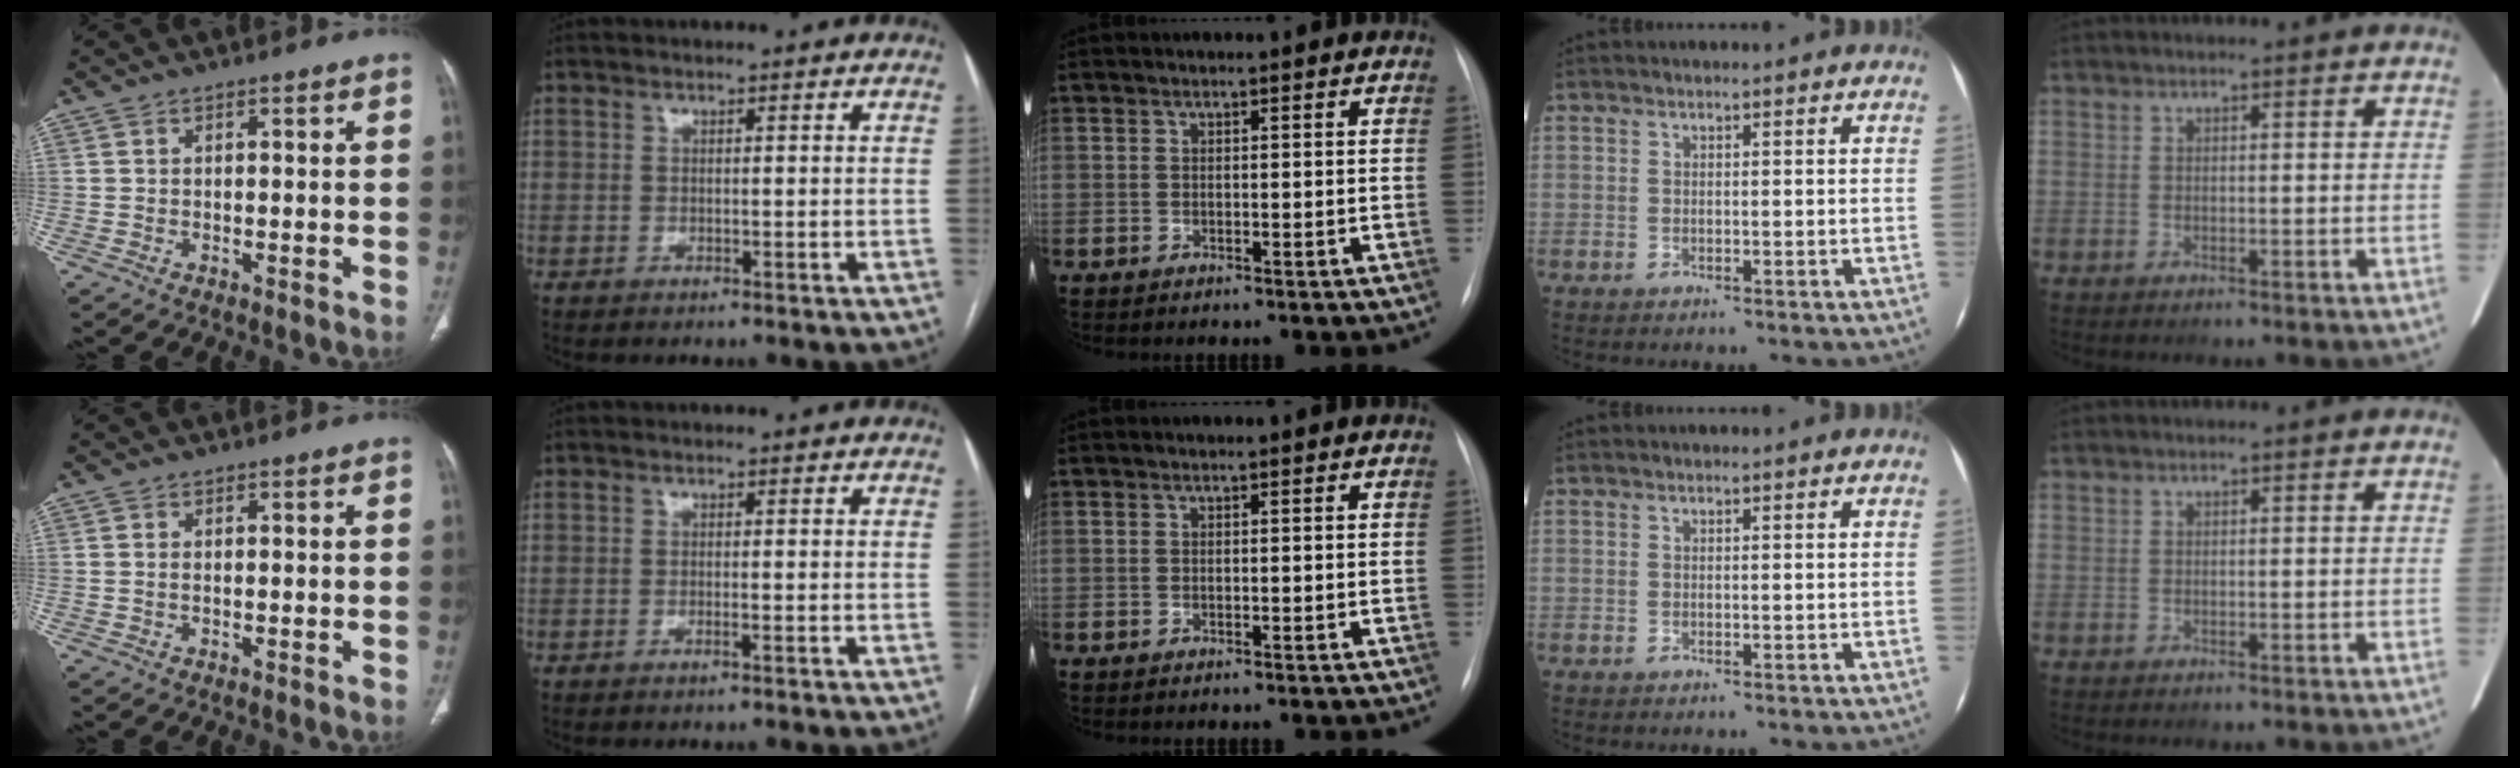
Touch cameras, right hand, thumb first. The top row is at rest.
{"thumb": {"total": 0.6, "force": [0.1, 0.2, 0.5], "torque": [-0.017, 0.003, 0.004]}, "index": {"total": 0.7, "force": [-0.4, -0.1, 0.6], "torque": [-0.013, -0.001, -0.005]}}